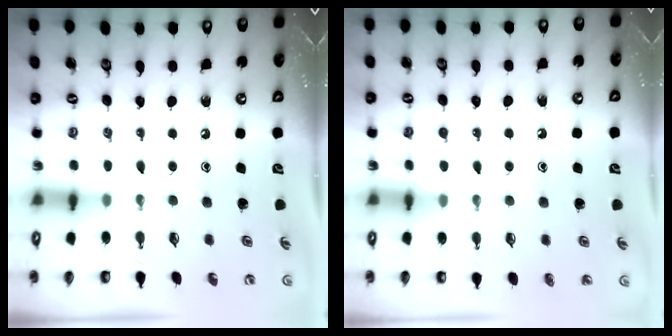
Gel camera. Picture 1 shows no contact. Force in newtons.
{"total": 5.2, "press": 5.2, "slide": 0.6}